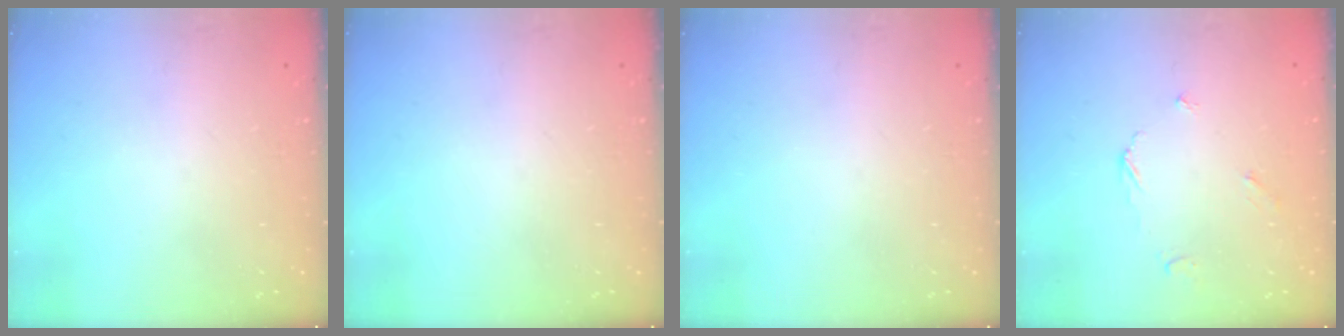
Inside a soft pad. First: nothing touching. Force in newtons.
{"total": 0.0}
{"total": 0.0}
{"total": 3.6, "press": 3.6, "slide": 0.4}